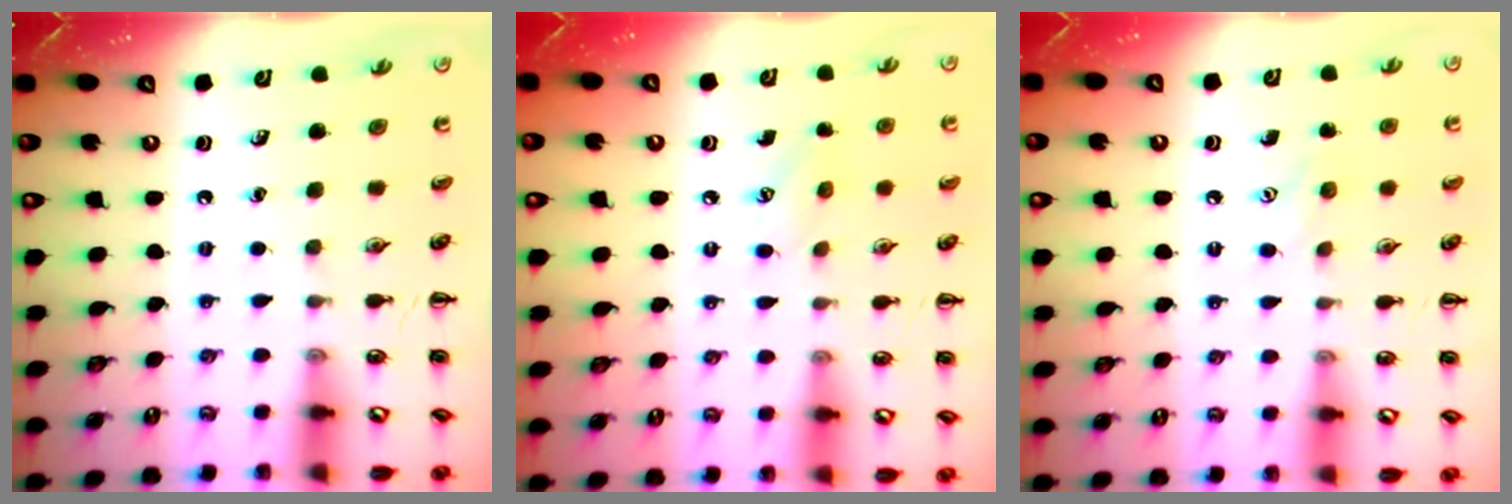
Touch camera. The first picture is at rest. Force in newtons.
{"total": 5.3, "press": 5.1, "slide": 1.4}
{"total": 6.2, "press": 6.1, "slide": 1.2}